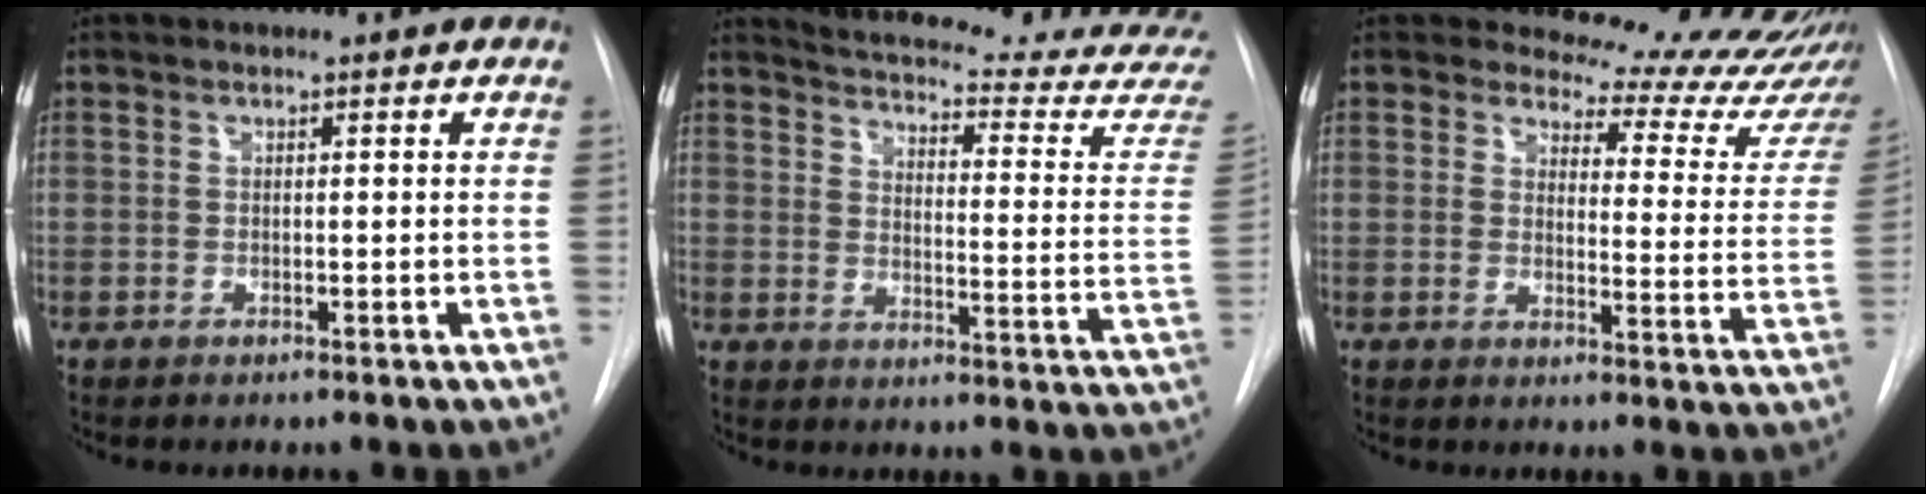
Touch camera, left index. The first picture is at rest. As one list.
[{"total": 22.6, "force": [21.8, 1.4, 5.9], "torque": [-0.080, -0.135, 0.242]}, {"total": 17.4, "force": [16.8, 3.6, 3.0], "torque": [-0.004, -0.119, 0.160]}]